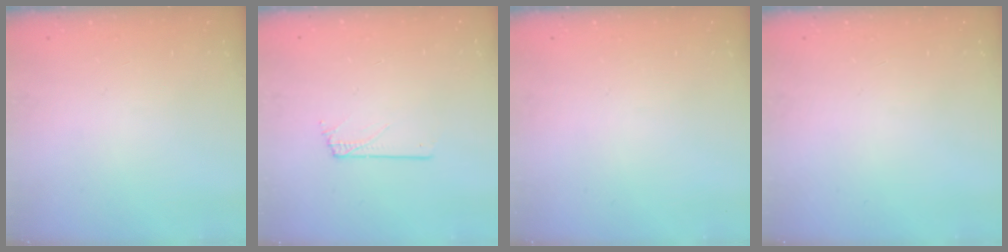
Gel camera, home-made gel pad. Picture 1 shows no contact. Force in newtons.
{"total": 0.5, "press": 0.5, "slide": 0.1}
{"total": 0.0}
{"total": 0.0}